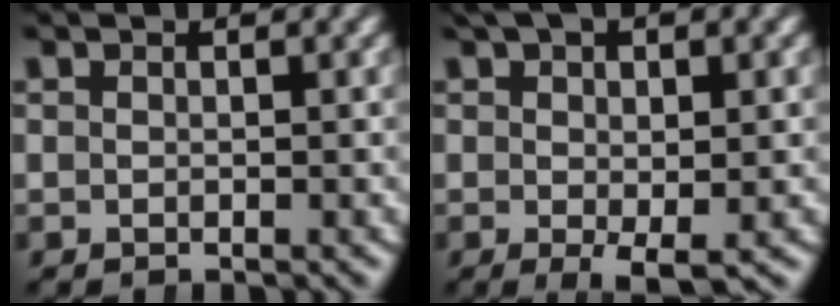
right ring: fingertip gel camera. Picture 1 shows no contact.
{"total": 3.5, "force": [-0.1, 1.0, 3.3], "torque": [-0.054, -0.008, 0.007]}